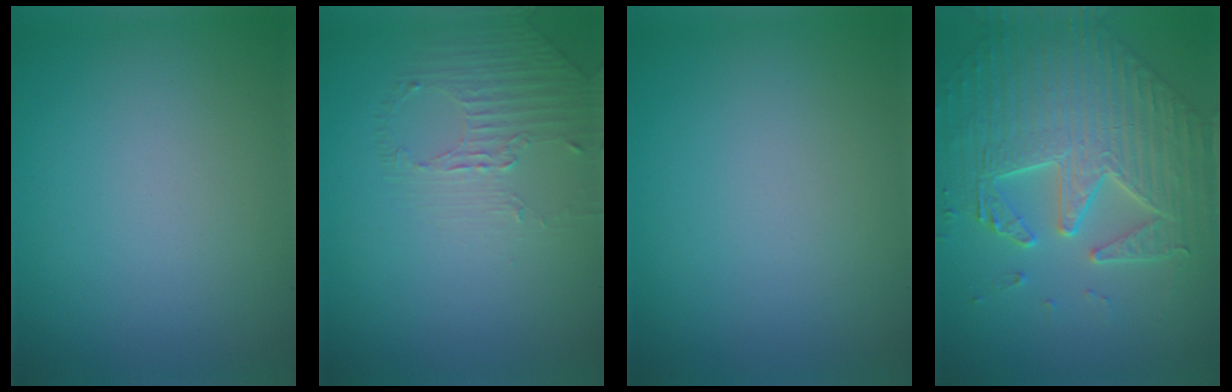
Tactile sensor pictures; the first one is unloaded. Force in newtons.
{"total": 1.4, "press": 0.8, "slide": 1.1}
{"total": 0.0}
{"total": 5.8, "press": 5.3, "slide": 2.5}